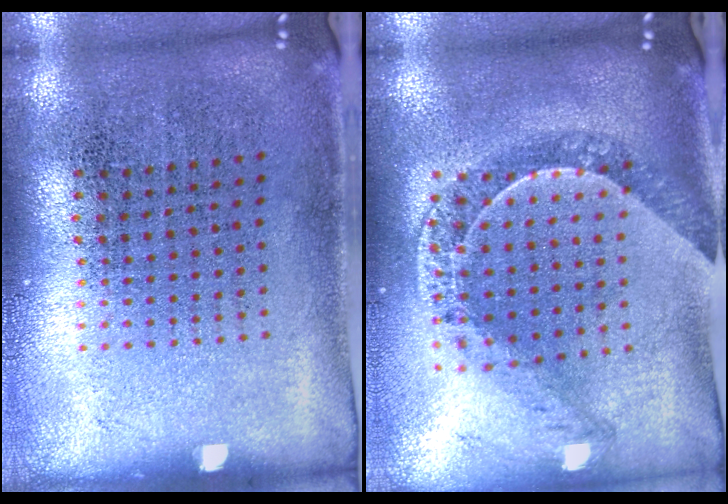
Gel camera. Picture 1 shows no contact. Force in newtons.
{"total": 1.1, "press": 1.1, "slide": 0.3}